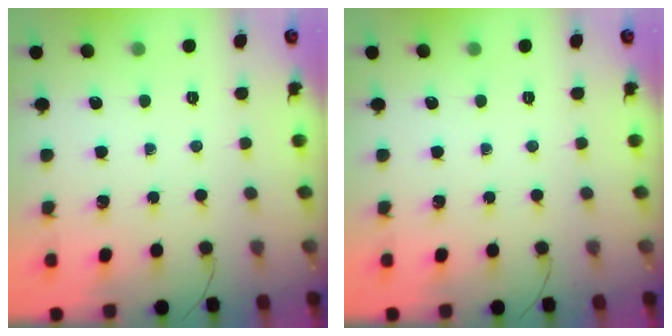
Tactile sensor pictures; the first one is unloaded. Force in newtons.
{"total": 0.0}